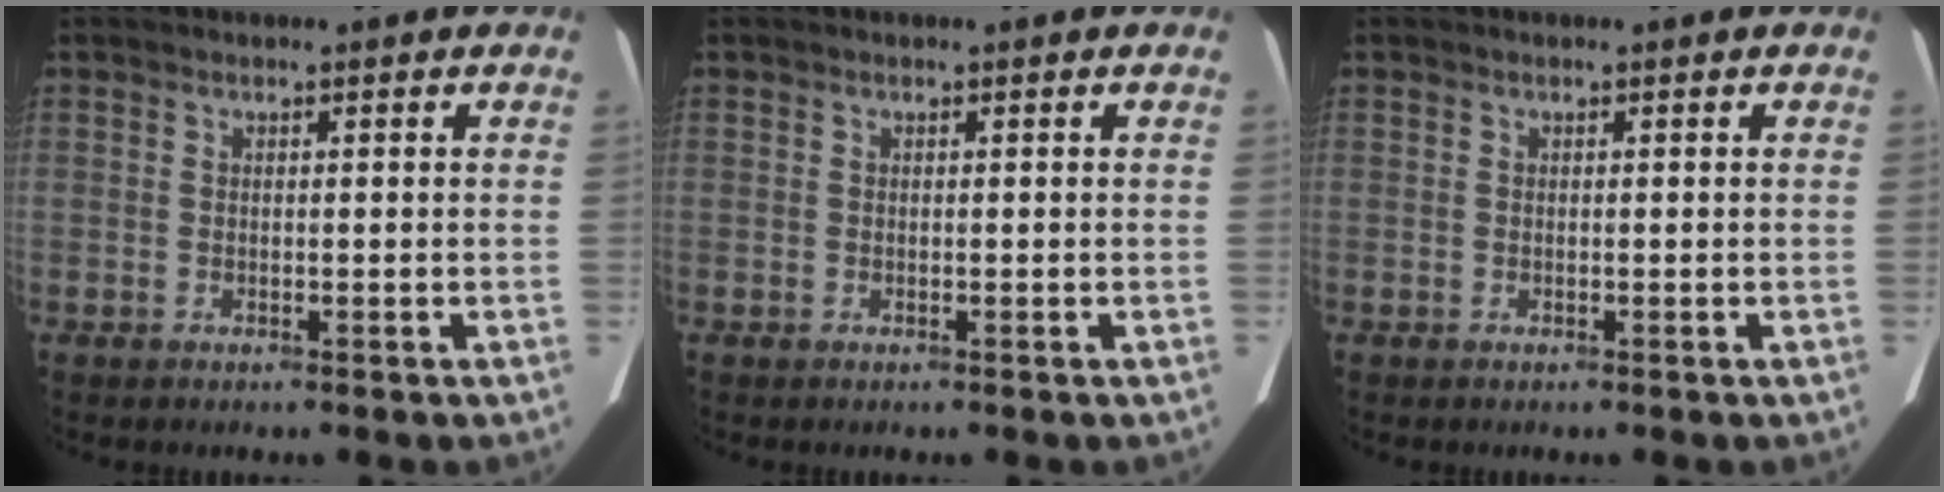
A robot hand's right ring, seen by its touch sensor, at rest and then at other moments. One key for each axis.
{"total": 0.0}
{"total": 0.0}